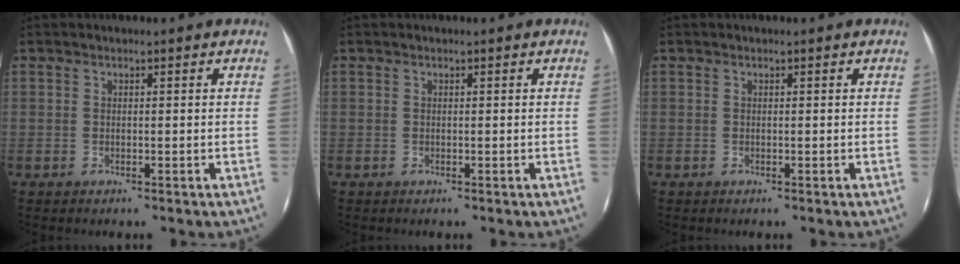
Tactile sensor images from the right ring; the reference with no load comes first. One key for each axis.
{"total": 0.0}
{"total": 0.0}